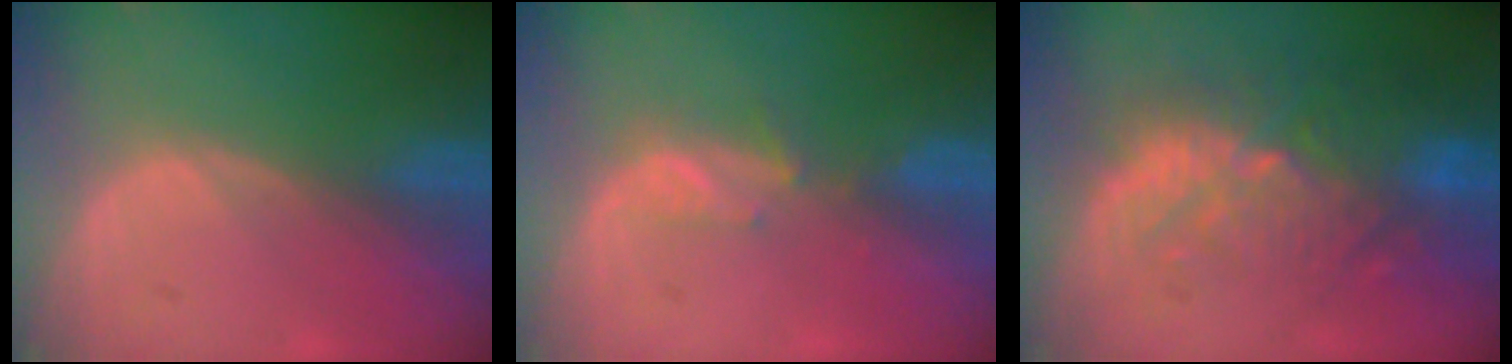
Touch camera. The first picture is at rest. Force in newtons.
{"total": 2.3, "press": 2.1, "slide": 0.8}
{"total": 11.1, "press": 9.7, "slide": 5.4}